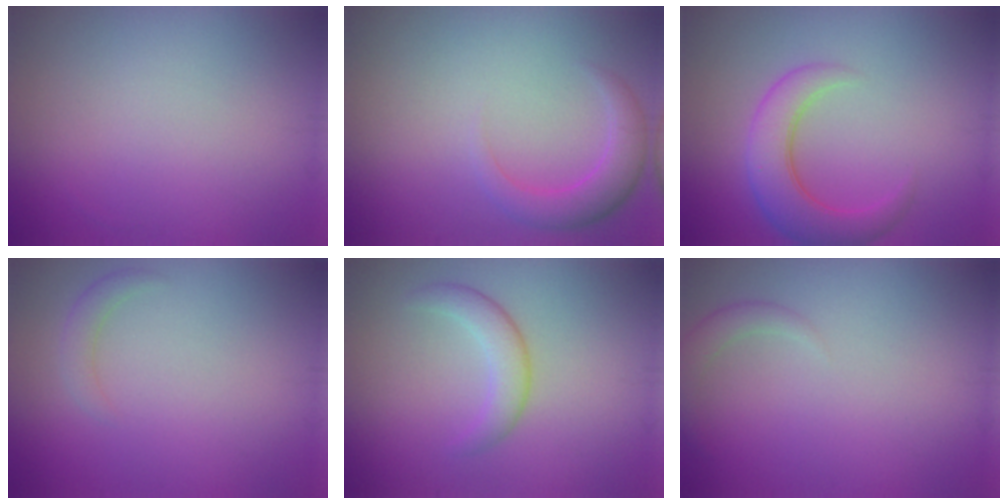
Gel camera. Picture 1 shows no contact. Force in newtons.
{"total": 3.0, "press": 3.0, "slide": 0.1}
{"total": 5.0, "press": 5.0, "slide": 0.3}
{"total": 1.3, "press": 1.3, "slide": 0.1}
{"total": 2.7, "press": 2.7, "slide": 0.1}
{"total": 1.5, "press": 1.5, "slide": 0.1}